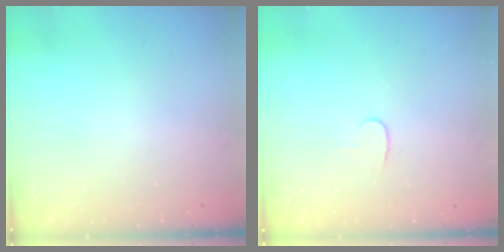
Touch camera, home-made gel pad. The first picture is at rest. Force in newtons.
{"total": 3.7, "press": 3.7, "slide": 0.3}